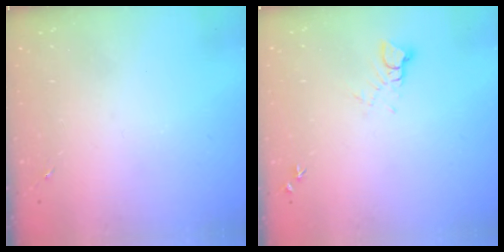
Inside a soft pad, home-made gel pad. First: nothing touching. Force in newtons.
{"total": 4.4, "press": 4.4, "slide": 0.3}